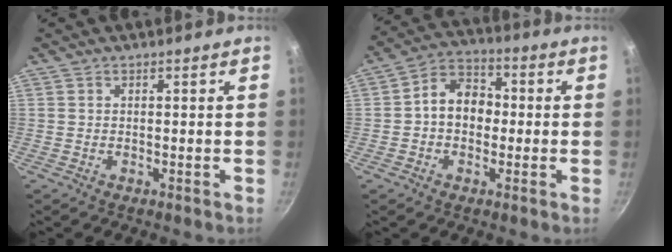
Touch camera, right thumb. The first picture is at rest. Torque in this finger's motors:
{"motor_torque": [0.02, 0.19, 0.08, 0.04, 0.04]}